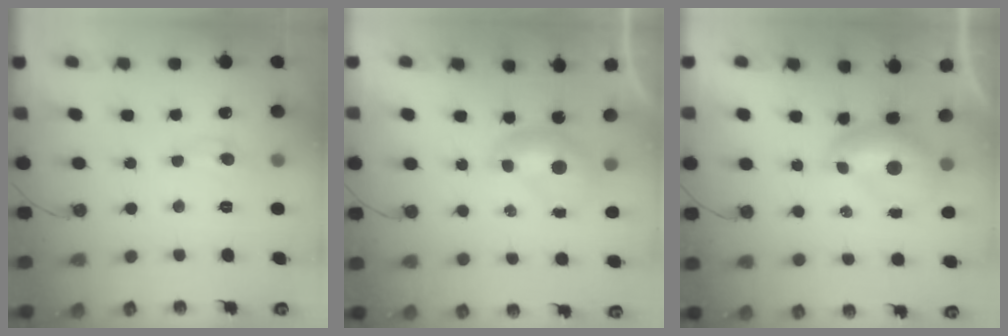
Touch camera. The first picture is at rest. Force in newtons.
{"total": 0.0}
{"total": 1.2, "press": 1.1, "slide": 0.6}